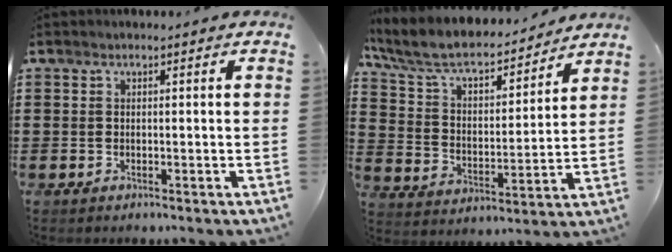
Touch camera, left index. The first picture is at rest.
{"total": 7.7, "force": [6.7, 1.9, 3.4], "torque": [-0.094, -0.043, 0.112]}